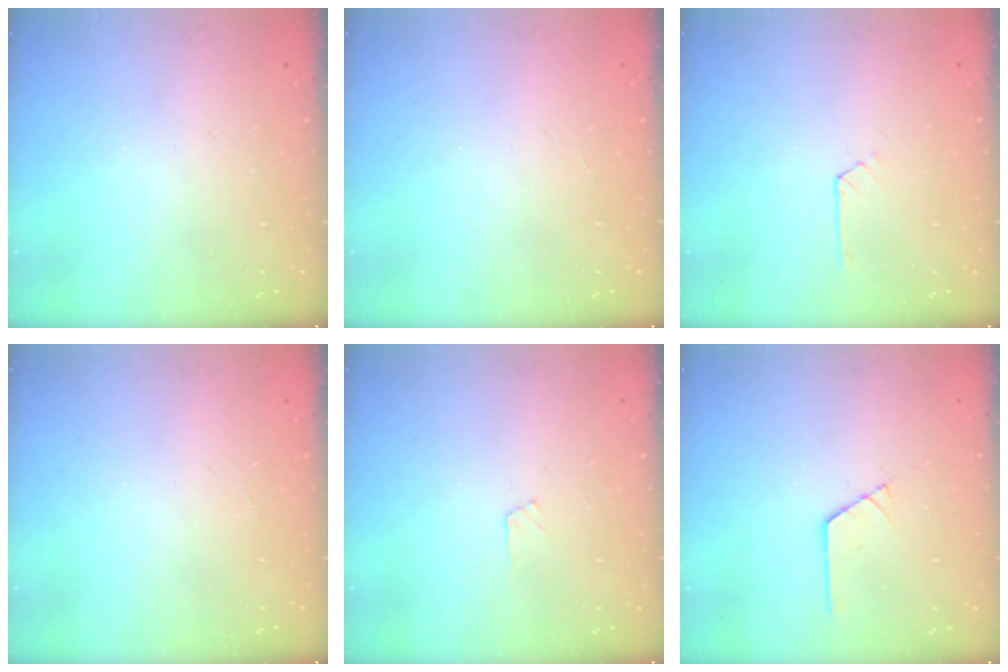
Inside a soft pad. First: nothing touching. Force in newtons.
{"total": 0.0}
{"total": 2.7, "press": 2.7, "slide": 0.4}
{"total": 0.0}
{"total": 3.9, "press": 3.8, "slide": 0.5}
{"total": 1.2, "press": 1.2, "slide": 0.1}